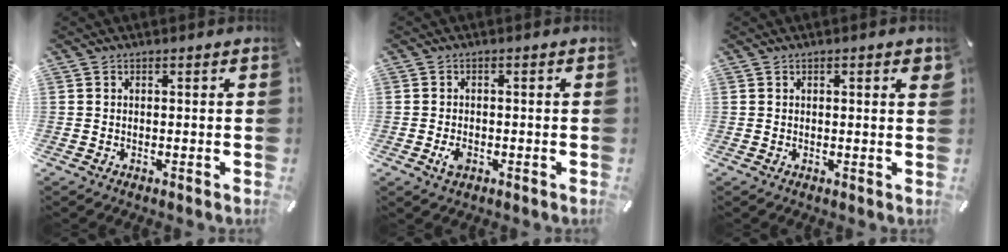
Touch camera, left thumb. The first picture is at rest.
{"total": 2.9, "force": [-1.0, 1.8, 2.1], "torque": [-0.051, -0.001, -0.021]}
{"total": 1.9, "force": [0.6, 0.4, 1.7], "torque": [-0.026, -0.001, 0.008]}